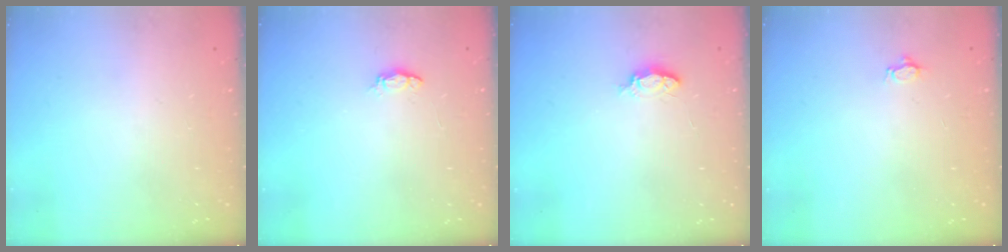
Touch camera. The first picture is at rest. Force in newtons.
{"total": 2.5, "press": 2.5, "slide": 0.4}
{"total": 4.6, "press": 4.6, "slide": 0.5}
{"total": 3.4, "press": 3.4, "slide": 0.4}